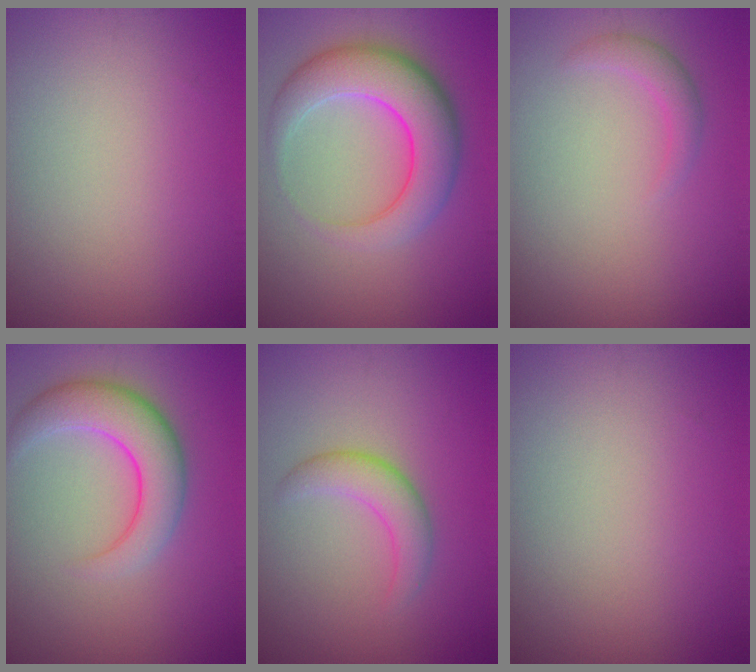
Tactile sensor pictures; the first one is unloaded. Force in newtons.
{"total": 6.8, "press": 6.8, "slide": 0.2}
{"total": 1.5, "press": 1.5, "slide": 0.1}
{"total": 5.3, "press": 5.3, "slide": 0.1}
{"total": 2.8, "press": 2.8, "slide": 0.2}
{"total": 0.0}